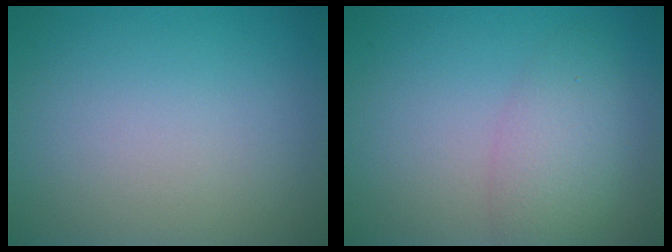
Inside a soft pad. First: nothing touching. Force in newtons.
{"total": 3.7, "press": 3.7, "slide": 0.1}